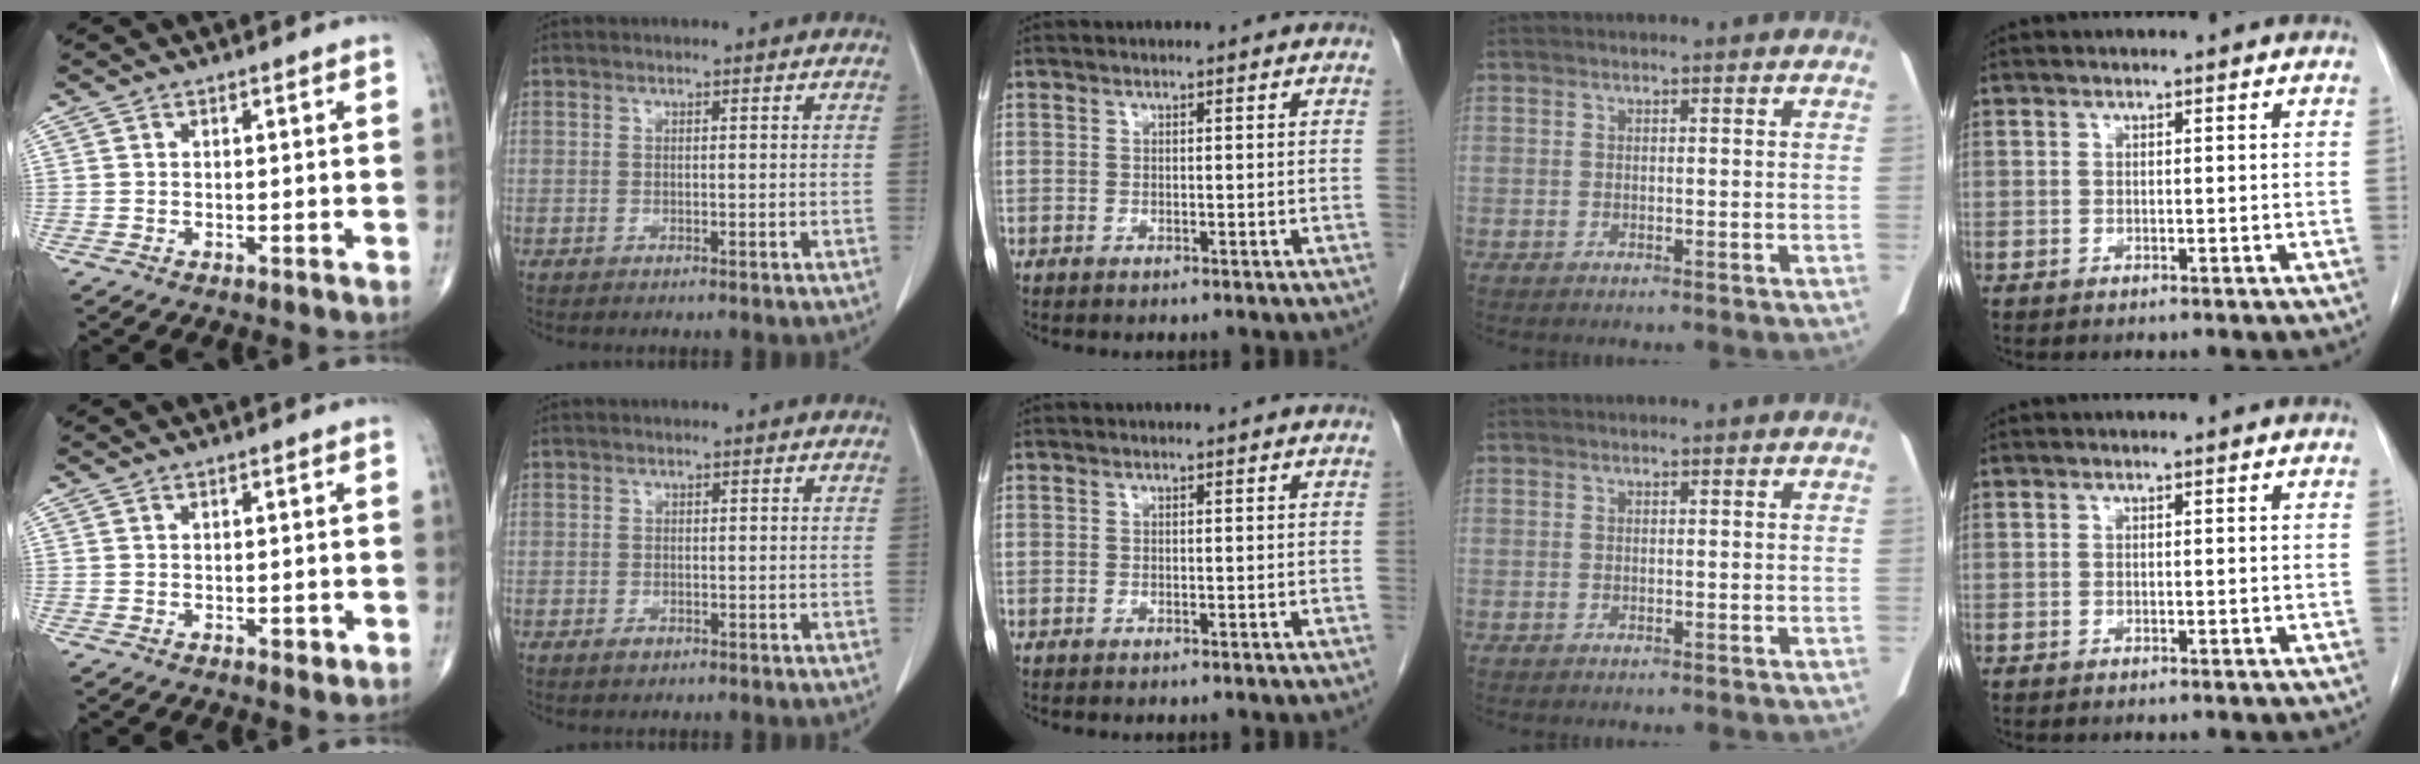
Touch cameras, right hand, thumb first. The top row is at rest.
{"thumb": {"total": 1.3, "force": [-0.3, 0.8, 1.0], "torque": [-0.007, -0.002, -0.003]}, "index": {"total": 1.0, "force": [-0.5, 0.7, 0.5], "torque": [-0.007, 0.001, -0.005]}}